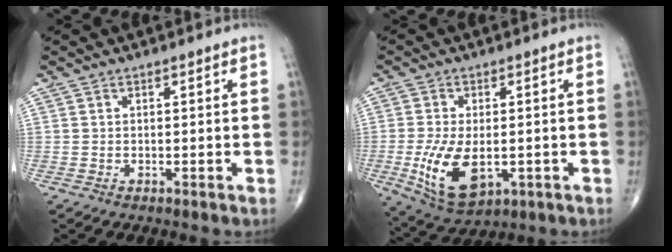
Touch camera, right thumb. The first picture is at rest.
{"total": 11.7, "force": [-2.4, 6.3, 9.6], "torque": [-0.177, -0.012, -0.028]}